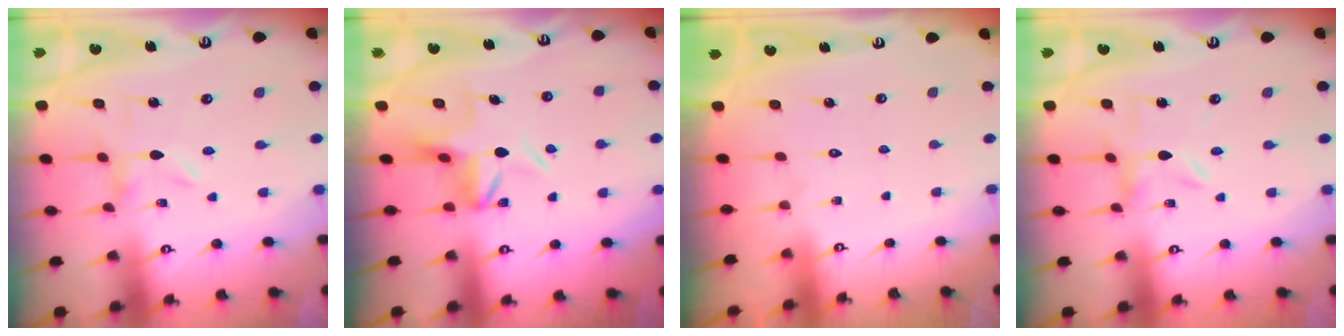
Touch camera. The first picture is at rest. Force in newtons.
{"total": 6.0, "press": 6.0, "slide": 0.4}
{"total": 1.7, "press": 1.7, "slide": 0.1}
{"total": 1.6, "press": 1.6, "slide": 0.3}